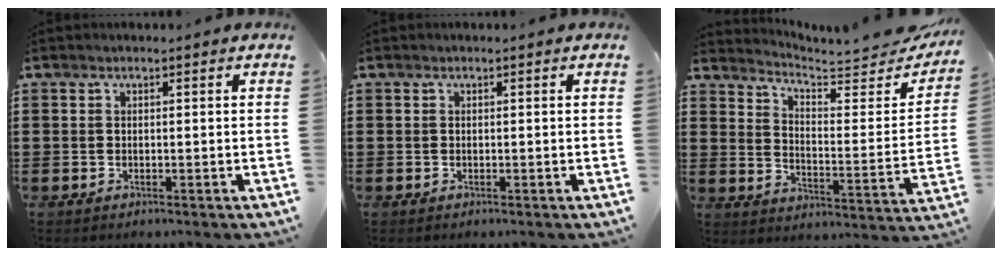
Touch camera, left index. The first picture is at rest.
{"total": 0.0}
{"total": 4.4, "force": [4.2, 0.4, 1.4], "torque": [-0.046, -0.039, 0.064]}